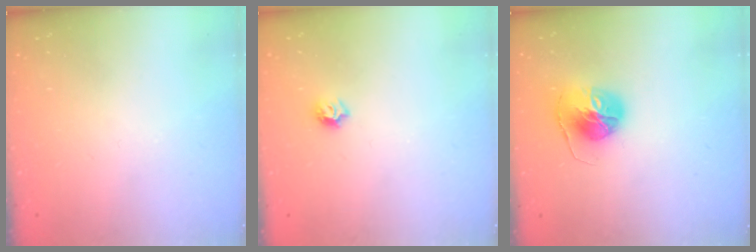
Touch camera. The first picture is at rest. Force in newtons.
{"total": 5.5, "press": 5.4, "slide": 0.7}
{"total": 10.1, "press": 10.1, "slide": 0.2}